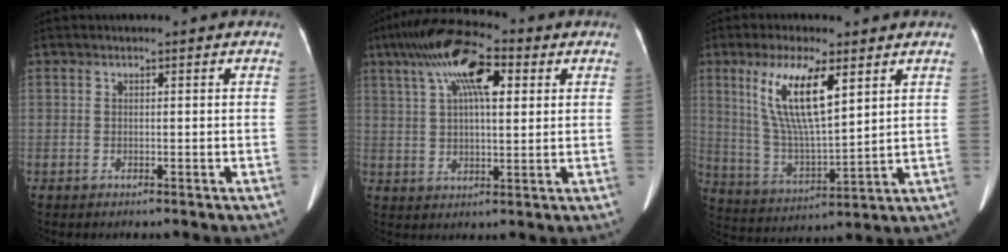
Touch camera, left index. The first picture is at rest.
{"total": 12.7, "force": [5.3, 4.1, 10.8], "torque": [-0.206, 0.037, 0.089]}
{"total": 12.2, "force": [5.3, 2.5, 10.7], "torque": [-0.223, 0.001, 0.105]}